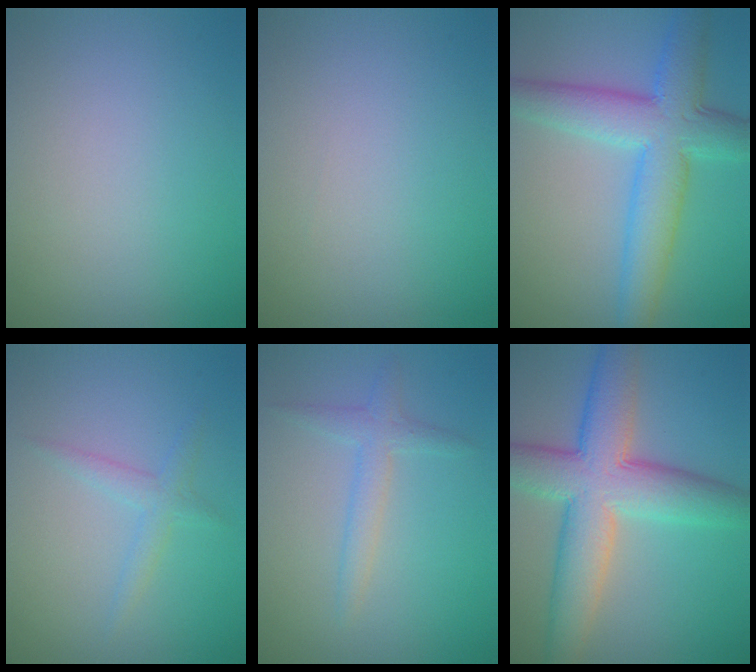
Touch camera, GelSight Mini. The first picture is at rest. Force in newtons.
{"total": 0.0}
{"total": 7.5, "press": 7.5, "slide": 0.2}
{"total": 1.7, "press": 1.7, "slide": 0.0}
{"total": 2.0, "press": 2.0, "slide": 0.1}
{"total": 9.0, "press": 9.0, "slide": 0.4}